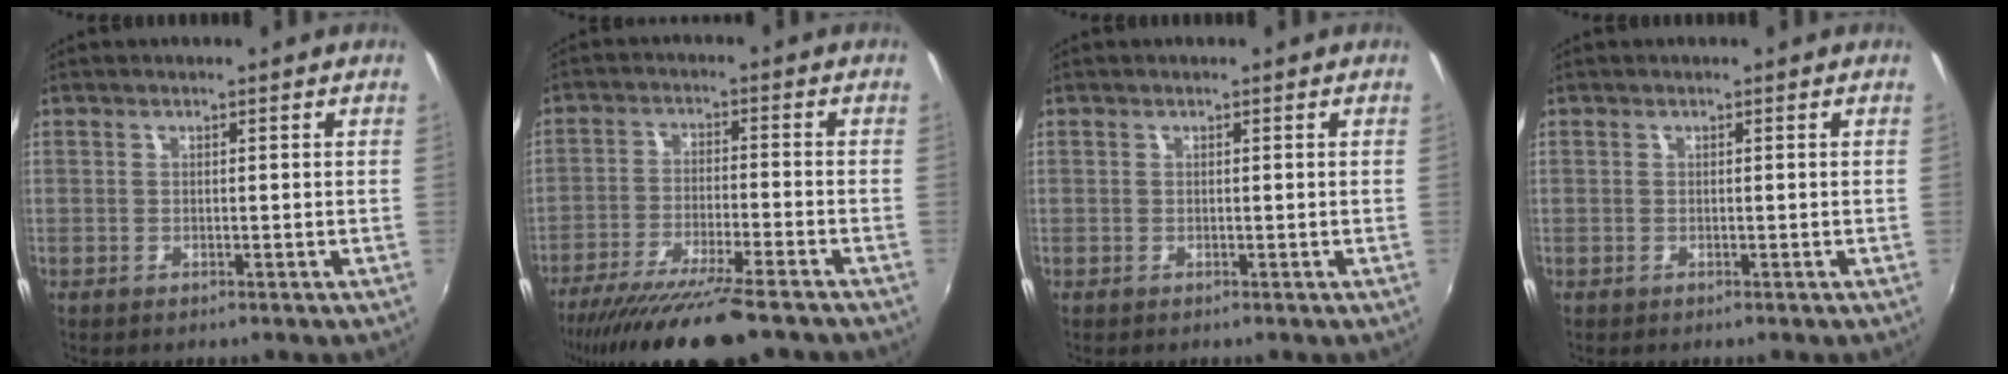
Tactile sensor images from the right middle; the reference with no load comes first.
{"total": 16.1, "force": [-13.0, 1.8, 9.3], "torque": [-0.186, -0.041, -0.217]}
{"total": 0.0}
{"total": 0.0}